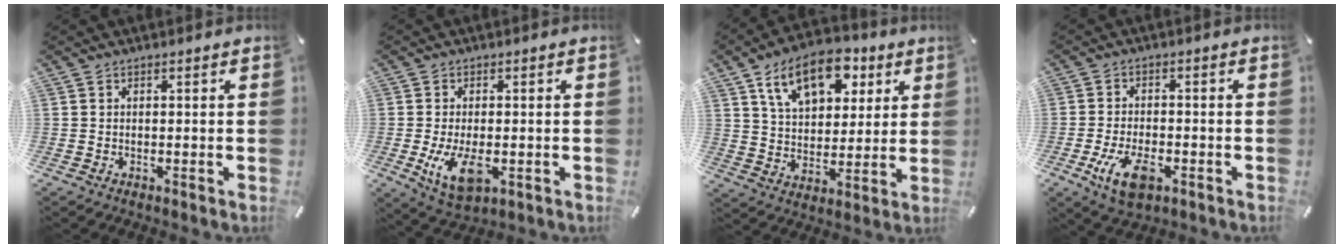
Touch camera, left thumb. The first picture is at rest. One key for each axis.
{"total": 8.4, "fx": -1.6, "fy": 4.8, "fz": 6.8, "tx": -0.133, "ty": -0.011, "tz": -0.028}
{"total": 15.0, "fx": 8.4, "fy": 9.1, "fz": 8.4, "tx": -0.137, "ty": -0.027, "tz": 0.150}
{"total": 8.5, "fx": -3.4, "fy": 4.6, "fz": 6.4, "tx": -0.134, "ty": 0.001, "tz": -0.064}